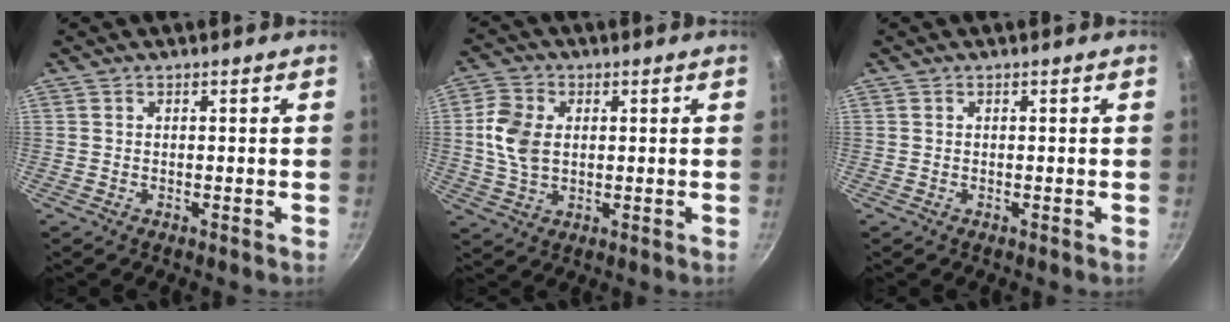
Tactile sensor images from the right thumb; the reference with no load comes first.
{"total": 8.0, "force": [0.8, 5.6, 5.6], "torque": [-0.103, 0.005, 0.013]}
{"total": 0.0}